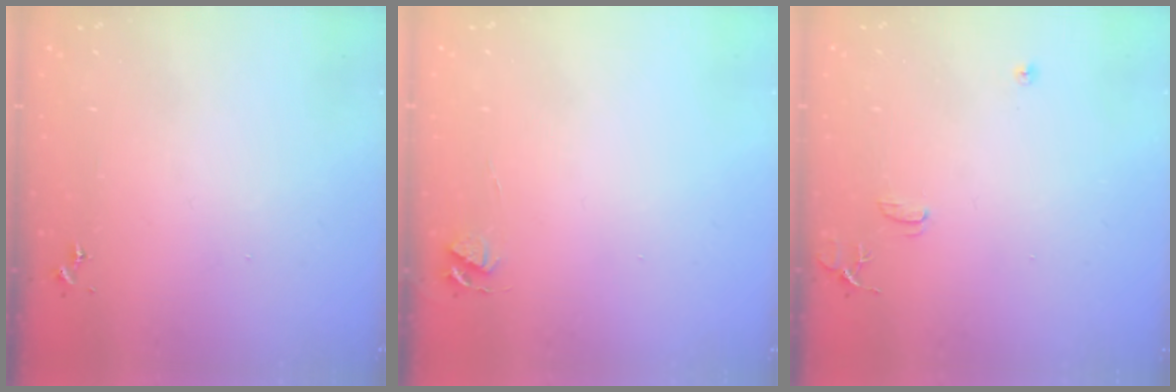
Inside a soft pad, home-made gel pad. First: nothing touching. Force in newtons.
{"total": 3.9, "press": 3.8, "slide": 0.5}
{"total": 8.5, "press": 8.5, "slide": 0.8}